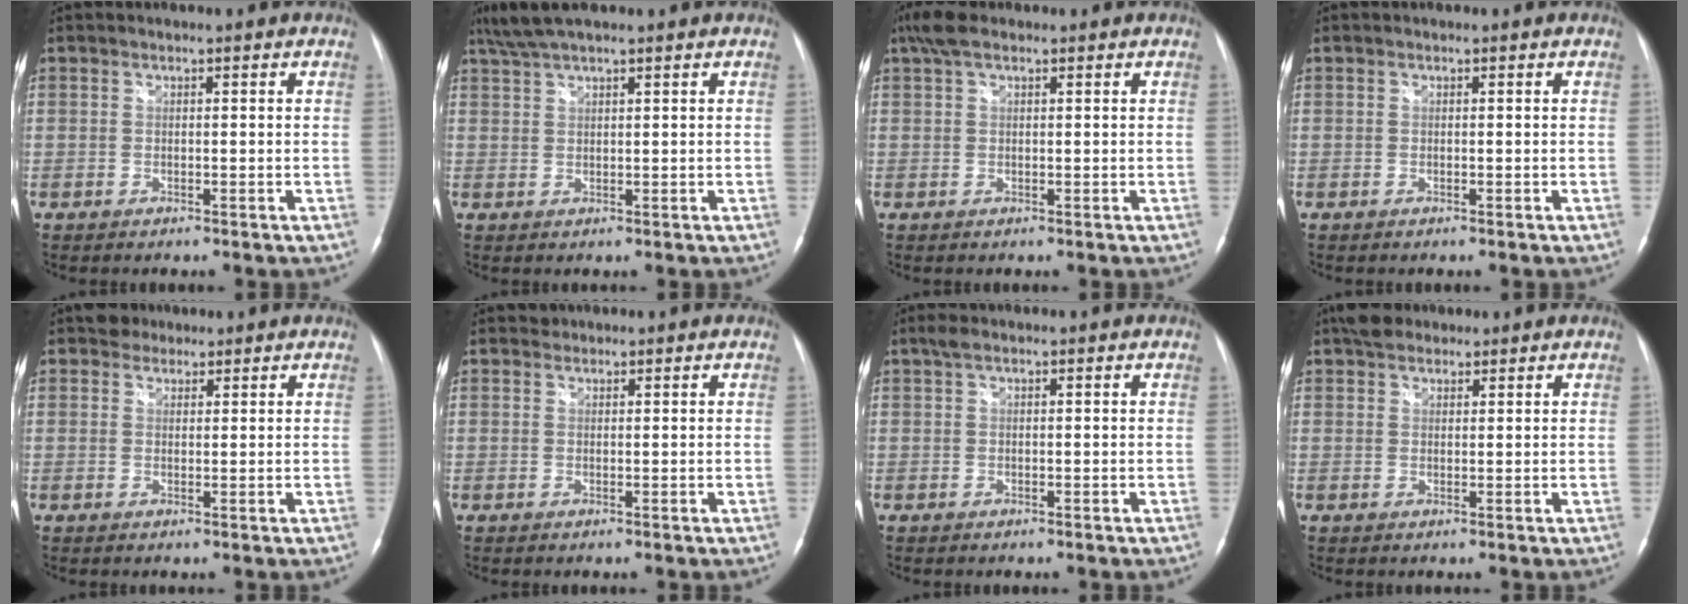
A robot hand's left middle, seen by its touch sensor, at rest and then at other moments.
{"total": 5.2, "force": [4.2, 0.6, 3.0], "torque": [-0.066, 0.025, 0.083]}
{"total": 3.8, "force": [2.5, 1.4, 2.4], "torque": [-0.061, 0.026, 0.051]}
{"total": 0.0}
{"total": 3.7, "force": [2.9, 2.1, 0.9], "torque": [-0.019, 0.019, 0.050]}
{"total": 0.7, "force": [0.6, 0.3, -0.2], "torque": [0.001, 0.000, 0.009]}
{"total": 1.3, "force": [0.9, 0.4, 0.9], "torque": [-0.025, 0.019, 0.018]}
{"total": 3.8, "force": [3.0, 2.0, 1.2], "torque": [-0.026, 0.021, 0.052]}